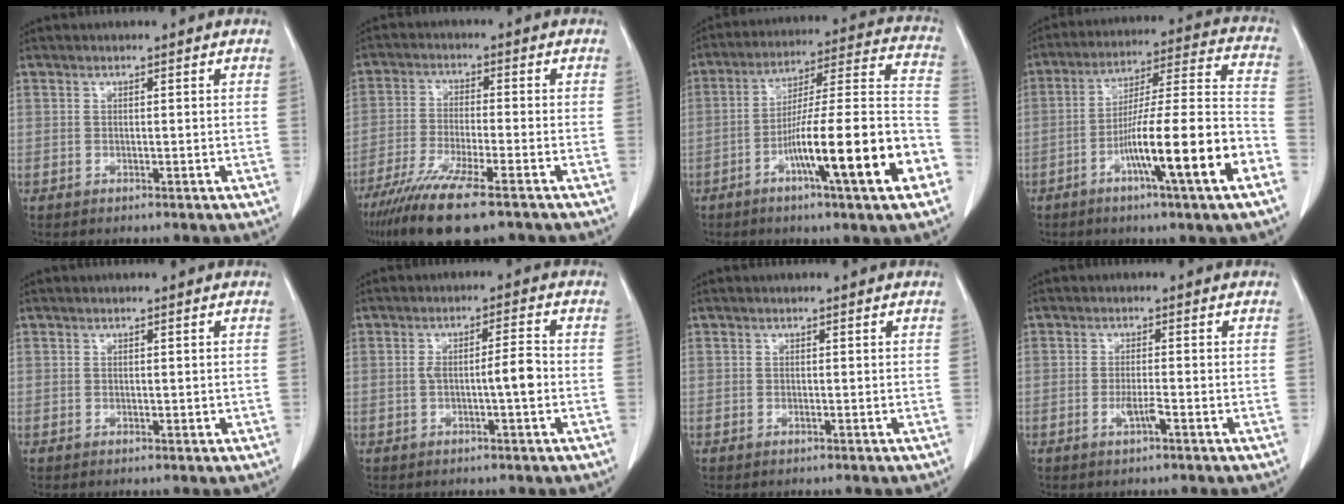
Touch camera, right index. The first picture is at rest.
{"total": 12.7, "force": [-9.0, 1.3, 8.9], "torque": [-0.165, -0.035, -0.151]}
{"total": 20.2, "force": [-8.0, 0.9, 18.5], "torque": [-0.255, 0.005, -0.125]}
{"total": 17.5, "force": [-7.4, 0.1, 15.9], "torque": [-0.255, 0.000, -0.116]}
{"total": 0.6, "force": [0.0, 0.4, 0.5], "torque": [-0.007, 0.000, 0.005]}
{"total": 4.4, "force": [-0.9, 0.2, 4.3], "torque": [-0.072, 0.010, -0.012]}
{"total": 0.0}
{"total": 2.3, "force": [-1.0, -0.1, 2.0], "torque": [-0.041, -0.004, -0.019]}